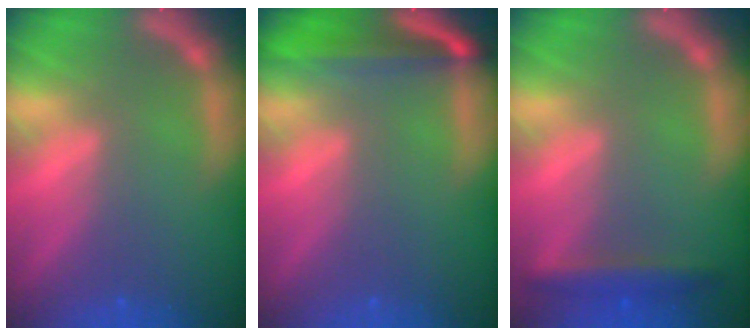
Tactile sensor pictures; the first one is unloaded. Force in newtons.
{"total": 5.5}
{"total": 2.9}